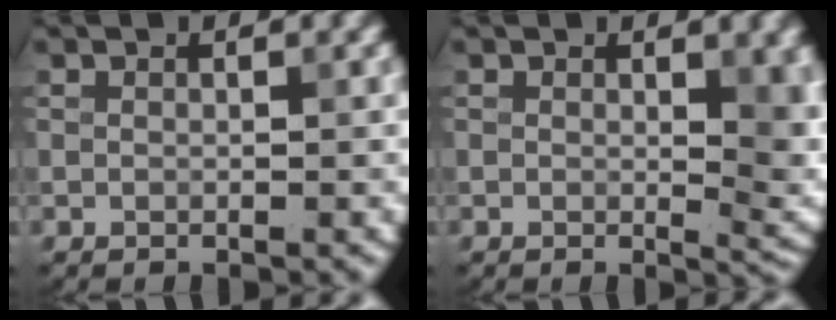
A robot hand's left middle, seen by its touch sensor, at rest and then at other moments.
{"total": 4.9, "force": [0.7, 1.9, 4.4], "torque": [-0.045, -0.007, 0.012]}